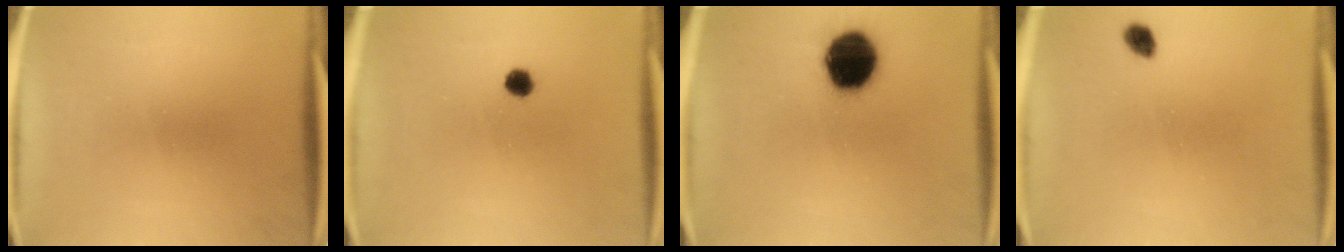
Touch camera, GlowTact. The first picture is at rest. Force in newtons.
{"total": 1.8}
{"total": 15.8}
{"total": 2.2}